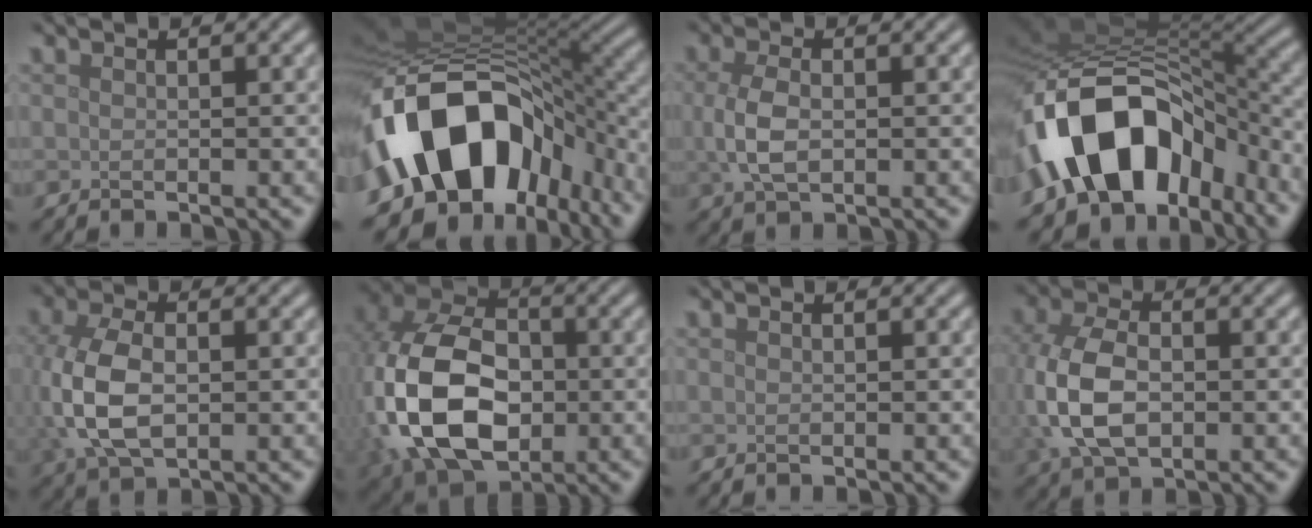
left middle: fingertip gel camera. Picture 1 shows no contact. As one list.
[{"total": 16.7, "force": [-4.4, 11.9, 11.0], "torque": [-0.194, -0.033, -0.062]}, {"total": 3.5, "force": [0.0, 2.0, 2.9], "torque": [-0.072, -0.002, 0.001]}, {"total": 14.5, "force": [-5.6, 9.7, 9.3], "torque": [-0.159, 0.006, -0.095]}, {"total": 7.0, "force": [-0.1, 4.3, 5.5], "torque": [-0.144, -0.003, 0.000]}, {"total": 13.5, "force": [-2.5, 9.2, 9.5], "torque": [-0.225, -0.017, -0.055]}, {"total": 0.0}, {"total": 7.5, "force": [-0.4, 4.9, 5.7], "torque": [-0.144, -0.007, -0.007]}]